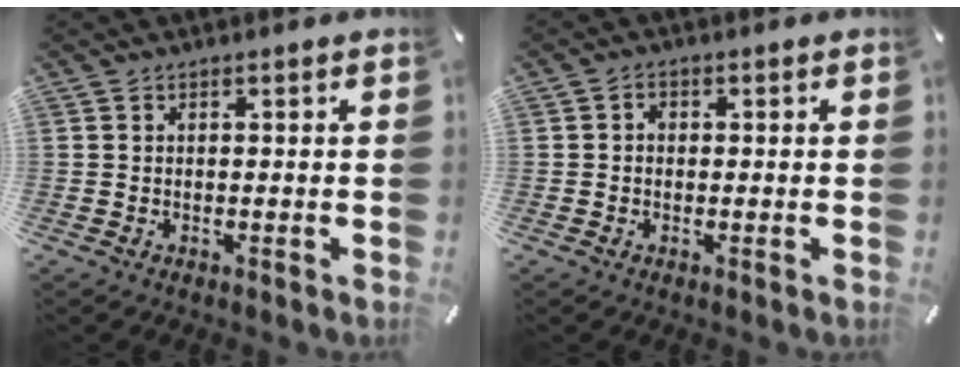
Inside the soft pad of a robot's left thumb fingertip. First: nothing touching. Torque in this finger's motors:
{"motor_torque": [-0.02, -0.25, -0.14, 0.26, -0.08]}